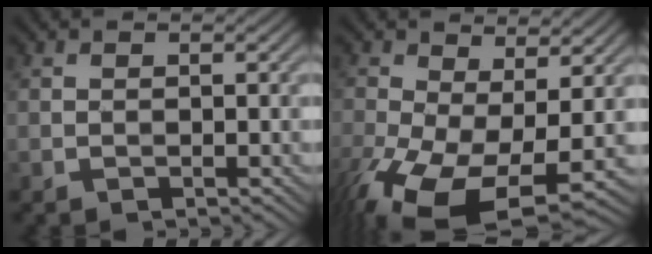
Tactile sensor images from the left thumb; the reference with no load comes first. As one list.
[{"total": 13.9, "force": [-4.8, 7.0, 11.1], "torque": [-0.250, -0.044, -0.064]}]